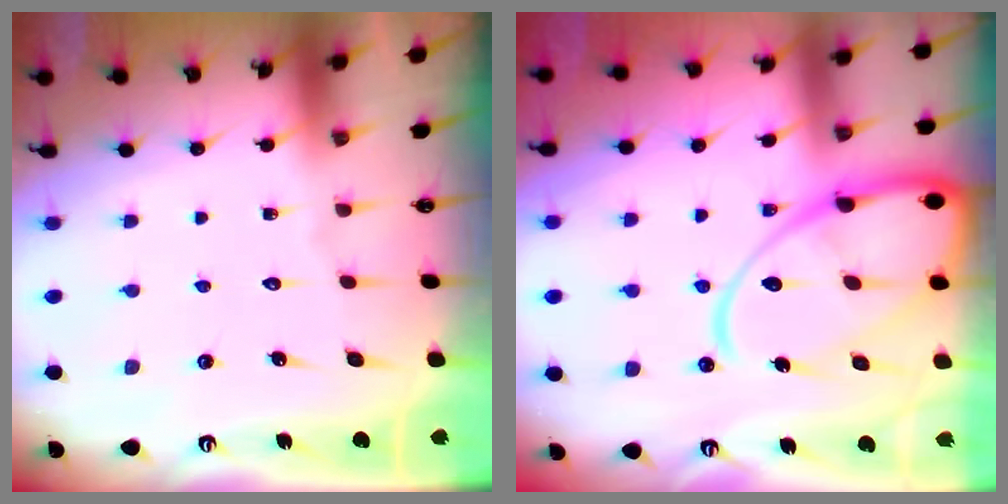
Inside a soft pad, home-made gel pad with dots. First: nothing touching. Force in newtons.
{"total": 18.7, "press": 18.6, "slide": 1.9}